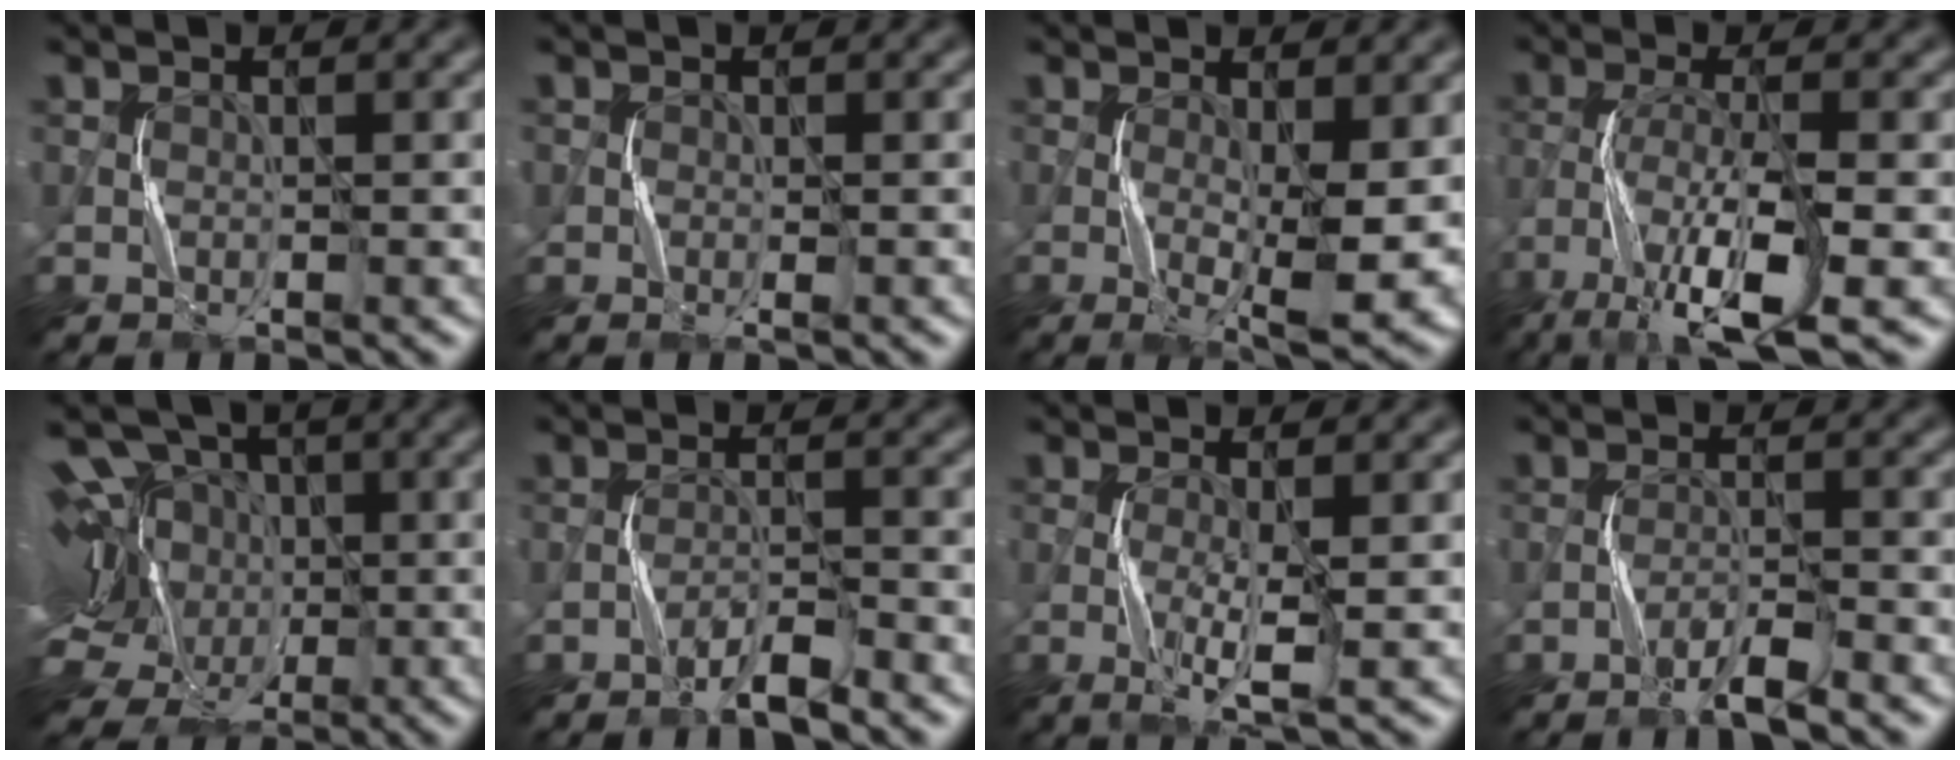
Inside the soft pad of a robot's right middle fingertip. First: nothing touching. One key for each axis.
{"total": 0.8, "fx": -0.2, "fy": 0.5, "fz": 0.6, "tx": -0.007, "ty": -0.001, "tz": -0.004}
{"total": 6.6, "fx": -0.8, "fy": 1.5, "fz": 6.4, "tx": -0.106, "ty": -0.015, "tz": -0.006}
{"total": 9.0, "fx": -4.8, "fy": 2.1, "fz": 7.3, "tx": -0.144, "ty": -0.007, "tz": -0.093}
{"total": 14.6, "fx": 1.2, "fy": 11.1, "fz": 9.4, "tx": -0.176, "ty": 0.040, "tz": -0.023}
{"total": 2.7, "fx": -2.1, "fy": 0.1, "fz": 1.6, "tx": -0.029, "ty": 0.007, "tz": -0.045}
{"total": 3.1, "fx": -0.5, "fy": 0.5, "fz": 3.1, "tx": -0.067, "ty": -0.010, "tz": -0.007}
{"total": 2.7, "fx": -2.0, "fy": 0.1, "fz": 1.9, "tx": -0.034, "ty": 0.007, "tz": -0.045}